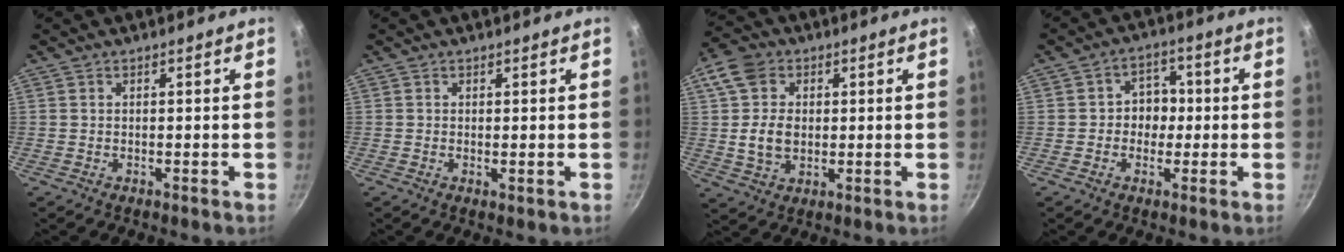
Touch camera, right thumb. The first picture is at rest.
{"total": 0.6, "force": [0.1, 0.2, 0.6], "torque": [-0.010, -0.005, 0.000]}
{"total": 9.9, "force": [1.0, 7.6, 6.2], "torque": [-0.088, 0.001, 0.012]}
{"total": 6.0, "force": [-0.3, 5.2, 3.0], "torque": [0.004, 0.012, -0.012]}